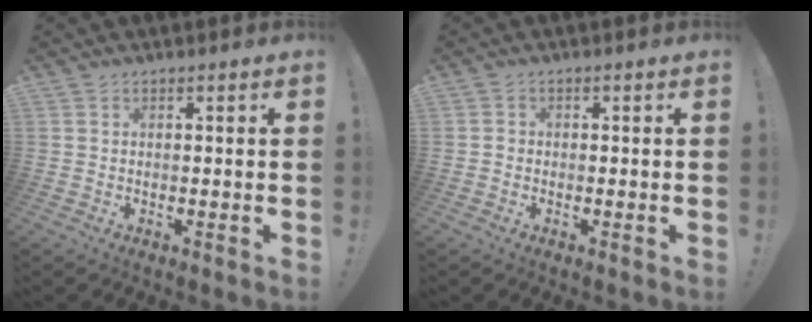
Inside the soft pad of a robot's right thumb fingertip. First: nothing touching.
{"total": 1.0, "force": [-0.6, 0.8, 0.3], "torque": [-0.009, 0.006, -0.010]}